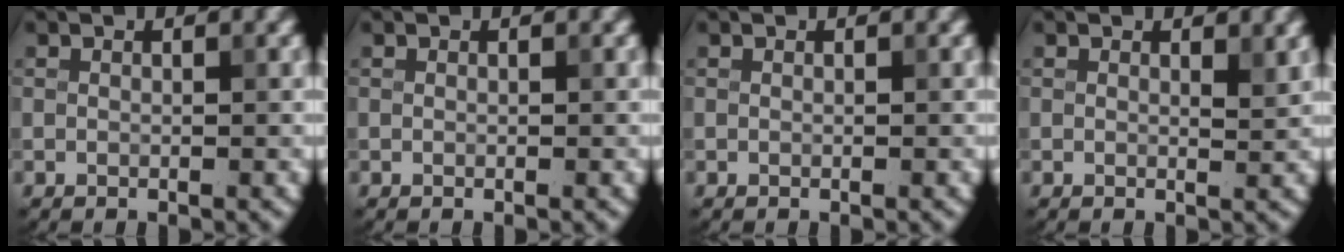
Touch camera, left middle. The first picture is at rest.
{"total": 0.0}
{"total": 0.0}
{"total": 1.0, "force": [0.6, 0.3, 0.8], "torque": [-0.009, -0.003, 0.009]}